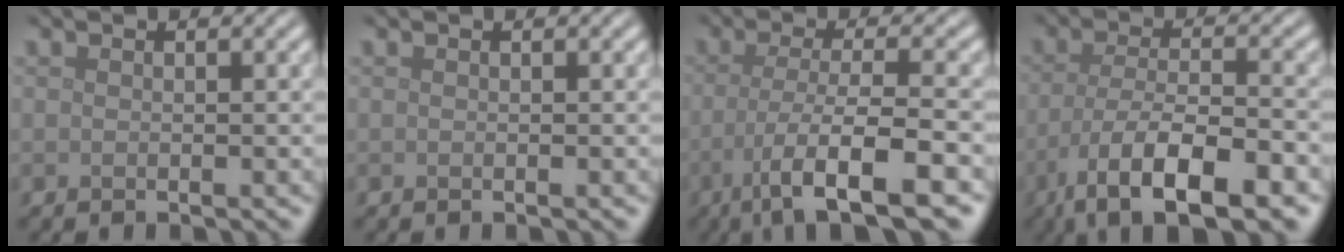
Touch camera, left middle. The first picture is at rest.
{"total": 0.0}
{"total": 7.3, "force": [-3.1, 1.5, 6.4], "torque": [-0.102, -0.007, -0.060]}
{"total": 9.4, "force": [-5.5, 2.9, 7.1], "torque": [-0.124, -0.011, -0.095]}